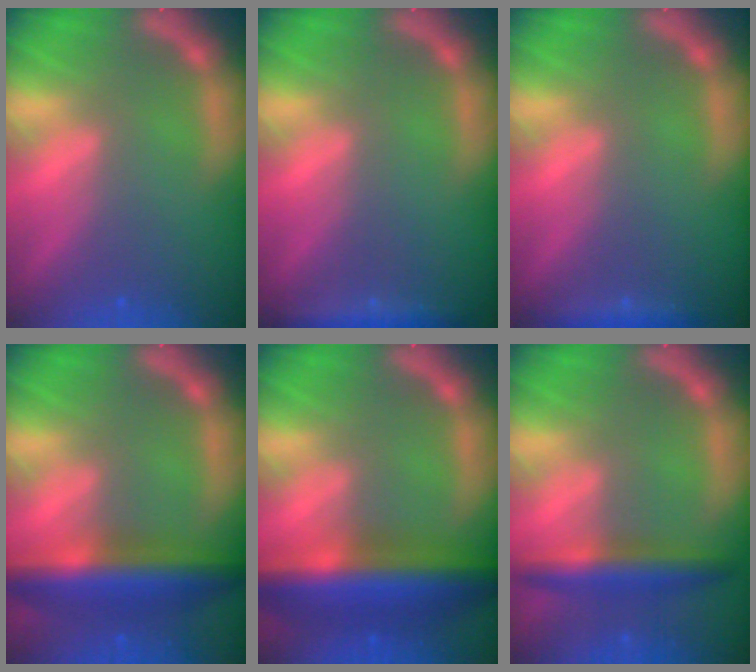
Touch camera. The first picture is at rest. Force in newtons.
{"total": 2.4}
{"total": 1.4}
{"total": 7.5}
{"total": 9.5}
{"total": 4.4}